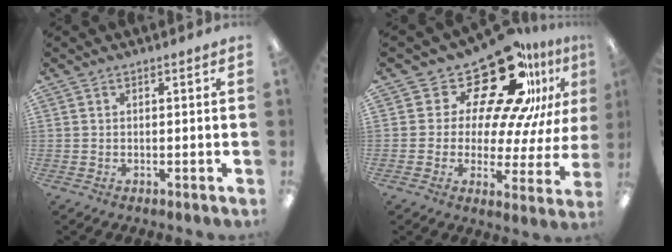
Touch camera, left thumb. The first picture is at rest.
{"total": 22.6, "force": [15.4, 10.1, 13.1], "torque": [-0.204, -0.108, 0.260]}